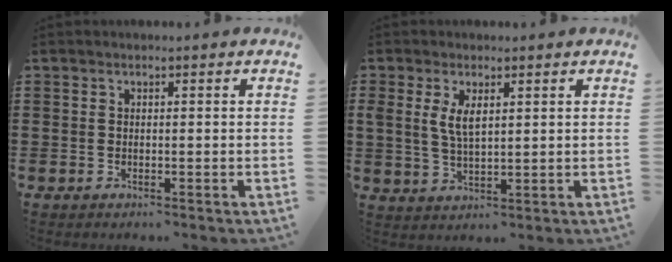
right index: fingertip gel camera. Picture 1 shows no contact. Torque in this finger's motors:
{"motor_torque": [0.35, 0.18, 0.15, 0.14]}